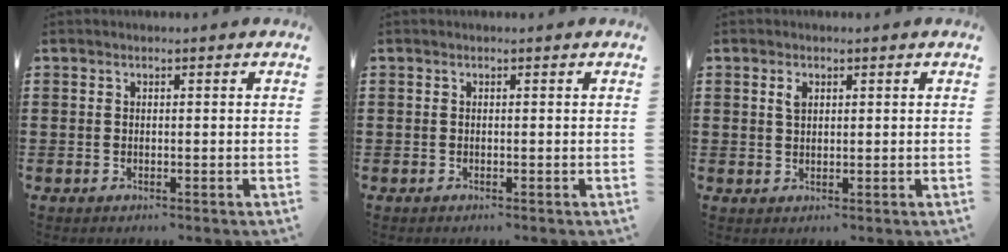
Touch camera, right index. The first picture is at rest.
{"total": 0.0}
{"total": 1.7, "force": [0.8, 0.9, 1.2], "torque": [-0.027, 0.005, 0.014]}